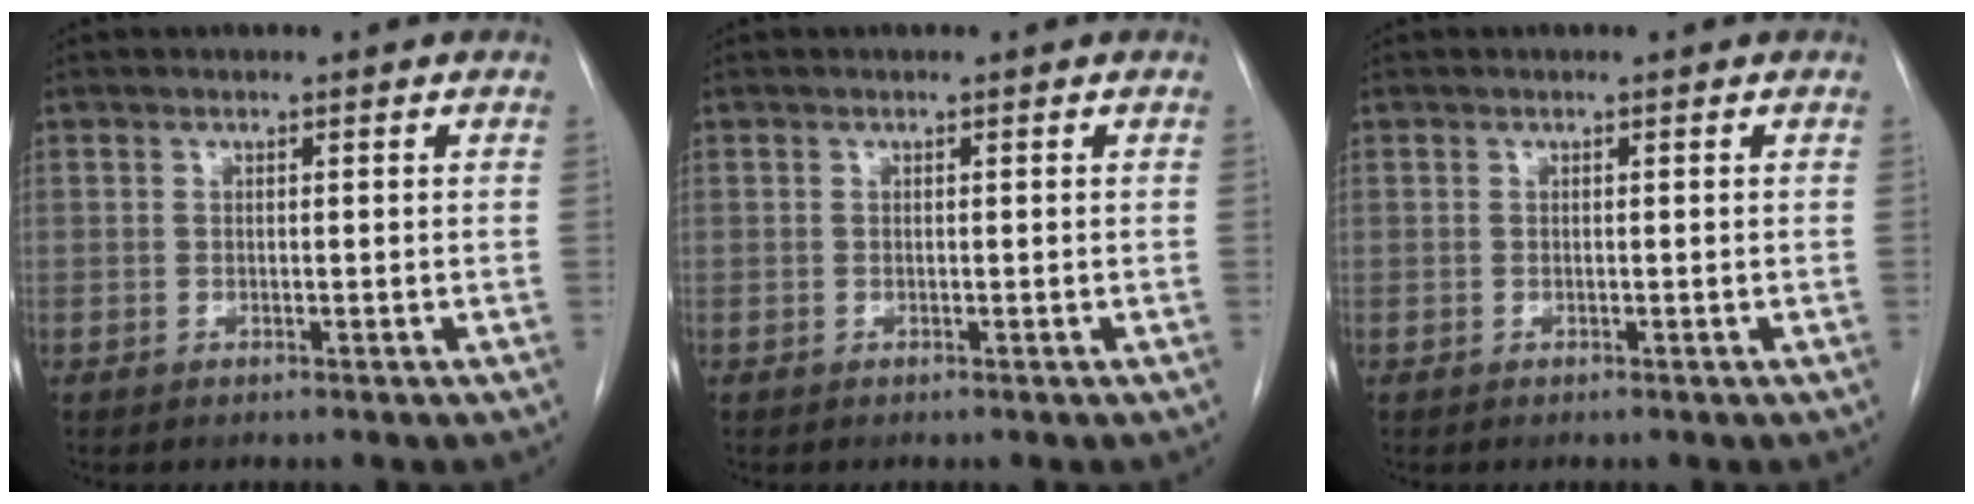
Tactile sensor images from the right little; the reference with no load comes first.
{"total": 0.0}
{"total": 0.0}